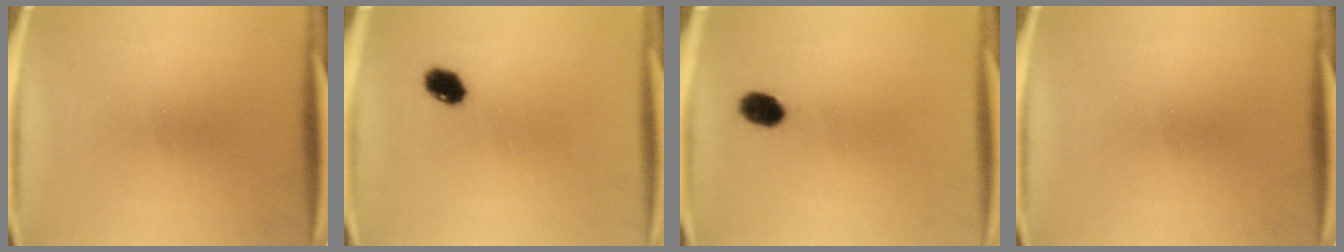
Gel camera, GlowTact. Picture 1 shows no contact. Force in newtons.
{"total": 4.3}
{"total": 4.4}
{"total": 0.0}